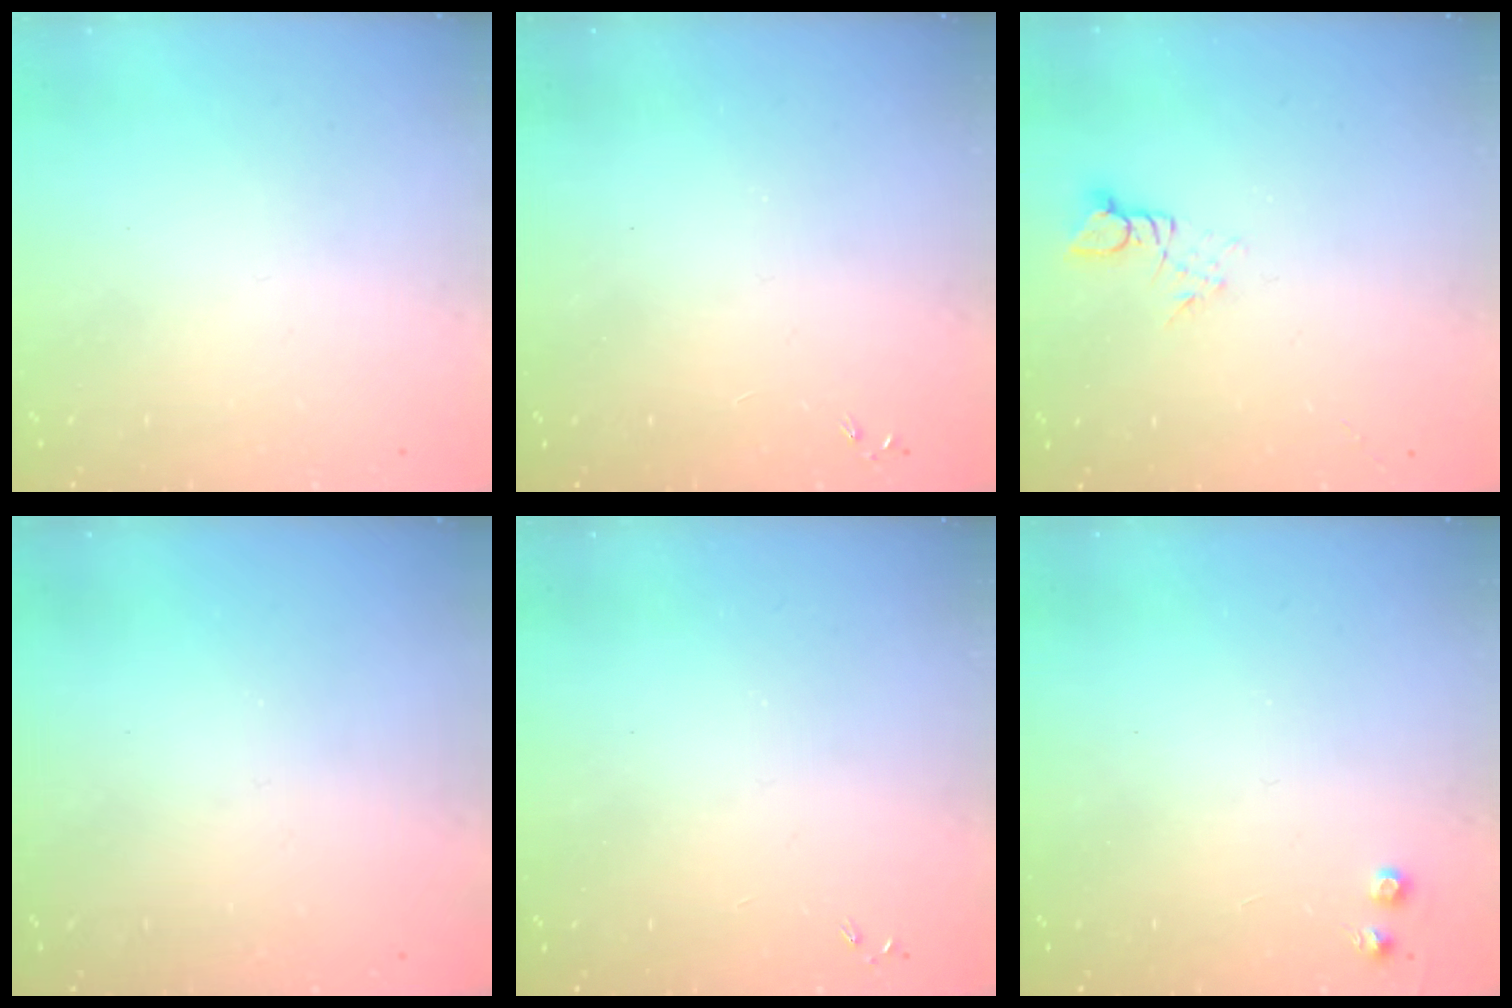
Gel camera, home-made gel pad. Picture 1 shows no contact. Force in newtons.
{"total": 0.0}
{"total": 3.0, "press": 3.0, "slide": 0.3}
{"total": 0.0}
{"total": 1.1, "press": 0.9, "slide": 0.5}
{"total": 4.3, "press": 4.2, "slide": 0.7}